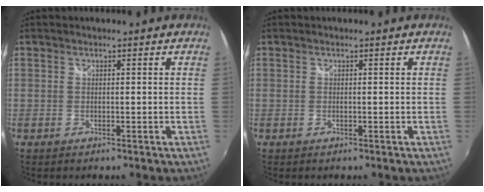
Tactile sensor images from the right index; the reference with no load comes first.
{"total": 0.0}